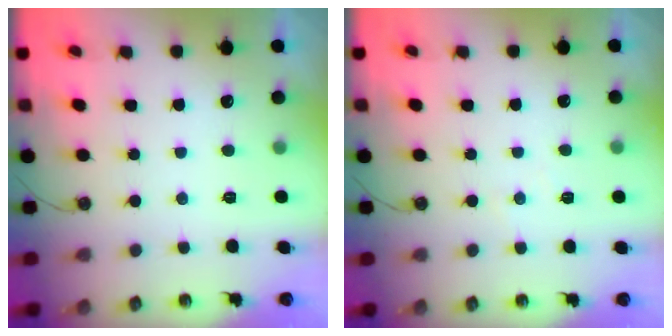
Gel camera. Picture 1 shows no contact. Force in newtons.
{"total": 3.5, "press": 3.5, "slide": 0.3}